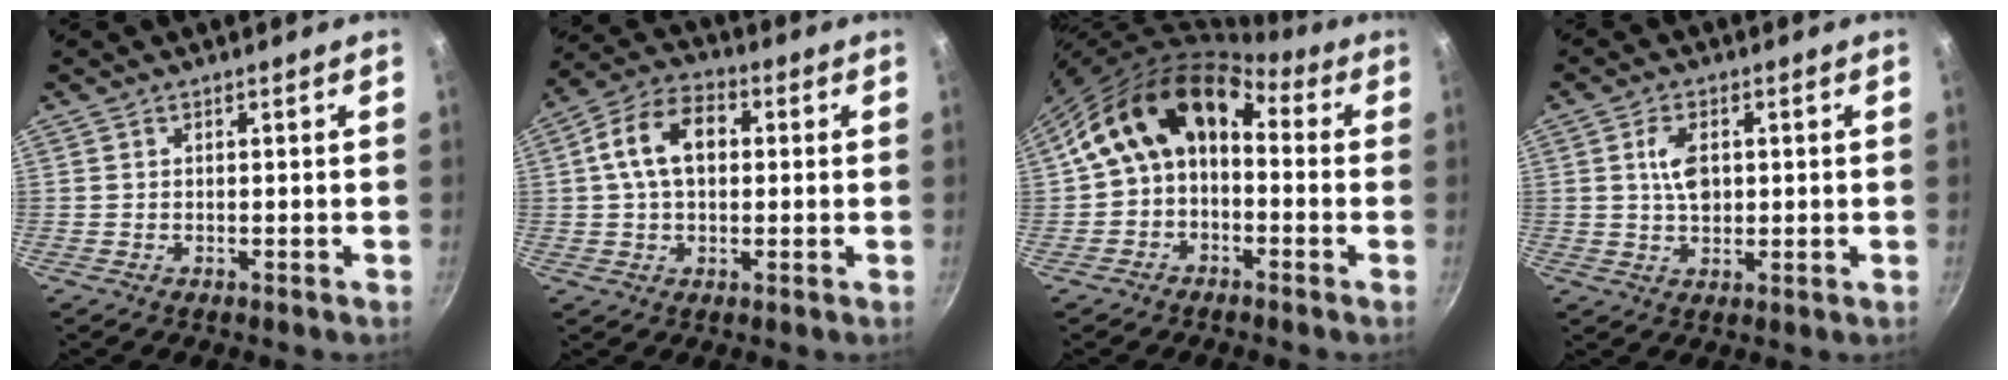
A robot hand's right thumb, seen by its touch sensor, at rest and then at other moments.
{"total": 11.2, "force": [1.7, 7.4, 8.3], "torque": [-0.125, 0.024, 0.014]}
{"total": 14.1, "force": [0.7, 10.0, 9.9], "torque": [-0.147, 0.050, -0.005]}
{"total": 5.8, "force": [1.0, 3.6, 4.5], "torque": [-0.068, -0.001, 0.018]}